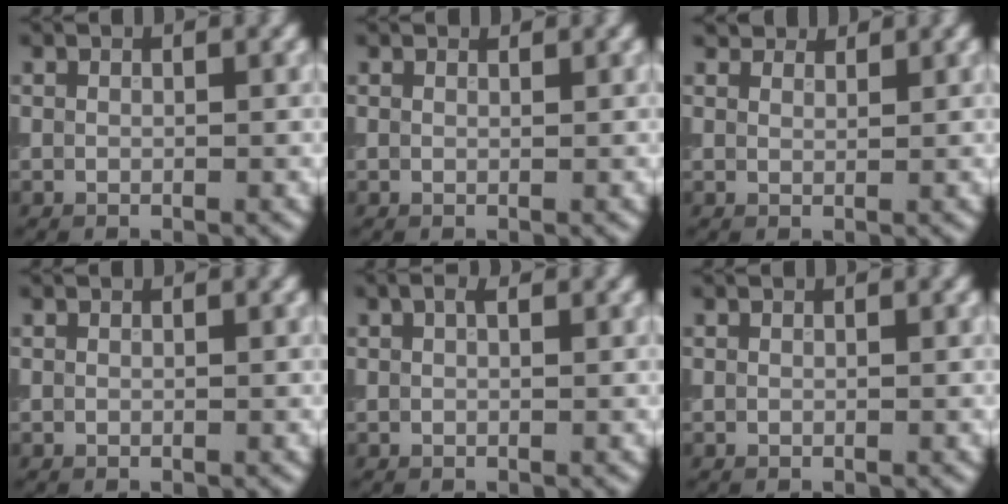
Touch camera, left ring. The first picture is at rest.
{"total": 0.7, "force": [0.7, 0.1, 0.0], "torque": [-0.003, -0.004, 0.007]}
{"total": 3.6, "force": [3.1, 1.4, 1.1], "torque": [-0.029, -0.005, 0.047]}
{"total": 0.0}
{"total": 1.1, "force": [0.6, 0.4, 0.8], "torque": [-0.017, 0.006, 0.009]}
{"total": 0.0}